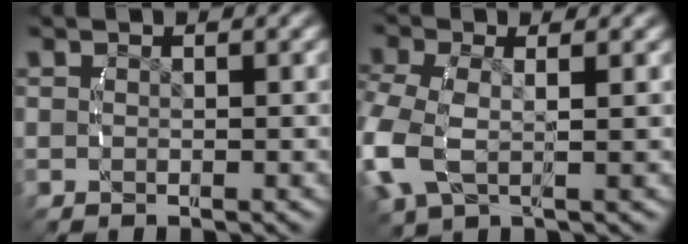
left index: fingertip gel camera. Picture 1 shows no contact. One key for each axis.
{"total": 4.7, "fx": -0.4, "fy": 3.3, "fz": 3.3, "tx": -0.113, "ty": -0.022, "tz": 0.000}